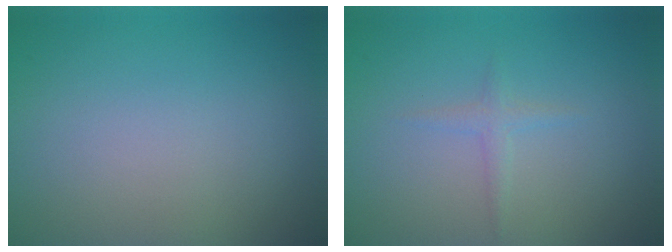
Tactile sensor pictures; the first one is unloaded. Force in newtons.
{"total": 1.1, "press": 1.1, "slide": 0.0}